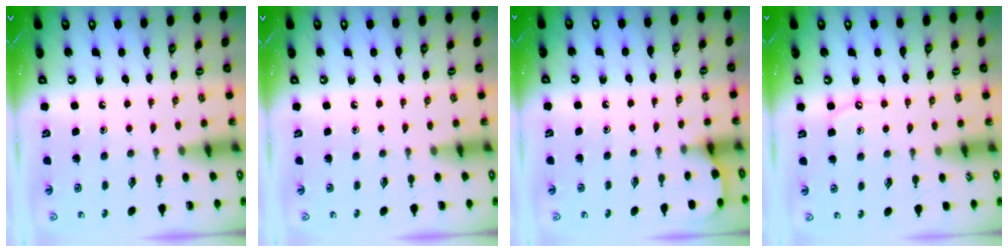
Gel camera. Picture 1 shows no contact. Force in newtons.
{"total": 0.0}
{"total": 2.6, "press": 2.6, "slide": 0.2}
{"total": 5.3, "press": 5.2, "slide": 0.7}